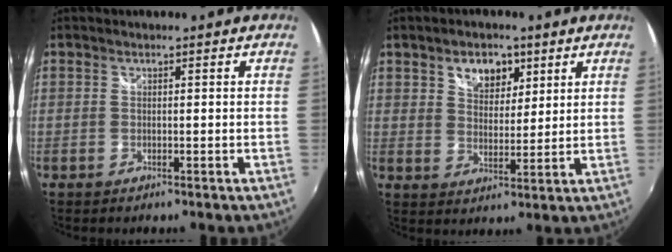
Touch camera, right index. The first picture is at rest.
{"total": 6.7, "force": [3.6, 4.4, 3.7], "torque": [-0.053, 0.009, 0.061]}